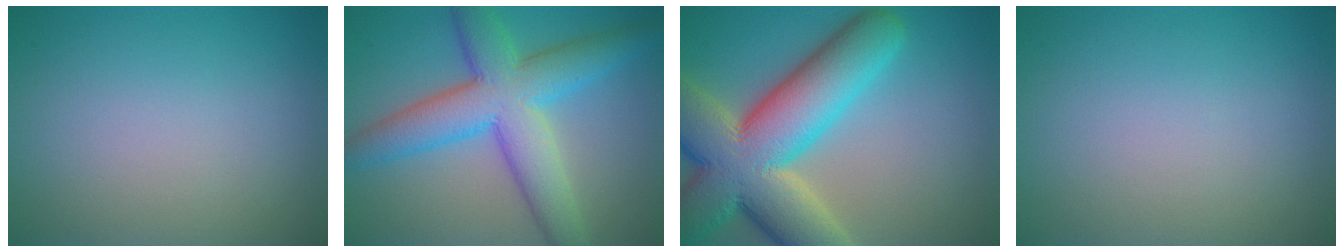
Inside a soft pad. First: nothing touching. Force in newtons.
{"total": 8.9, "press": 8.9, "slide": 0.2}
{"total": 14.5, "press": 14.4, "slide": 0.9}
{"total": 0.0}